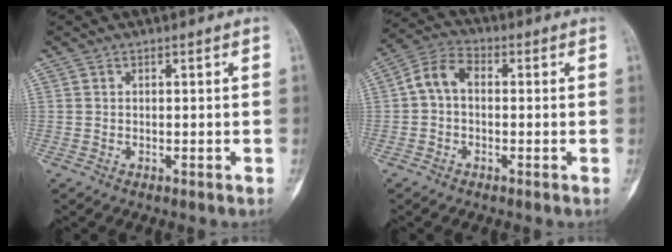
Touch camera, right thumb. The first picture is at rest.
{"total": 6.2, "force": [0.0, 4.2, 4.5], "torque": [-0.081, 0.020, -0.011]}